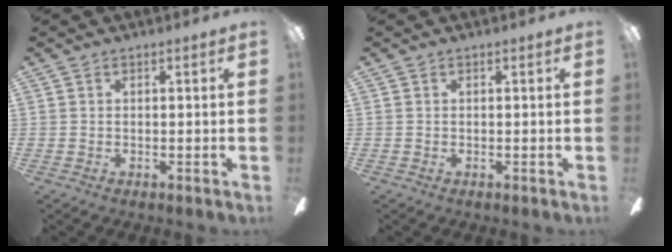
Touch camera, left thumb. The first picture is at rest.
{"total": 0.0}